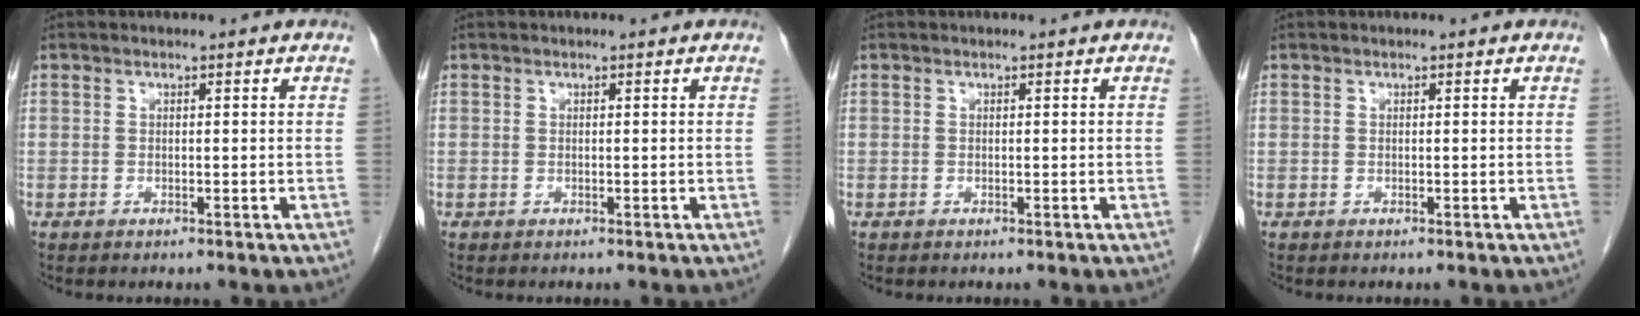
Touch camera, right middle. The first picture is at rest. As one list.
[{"total": 0.0}, {"total": 0.0}, {"total": 0.0}]